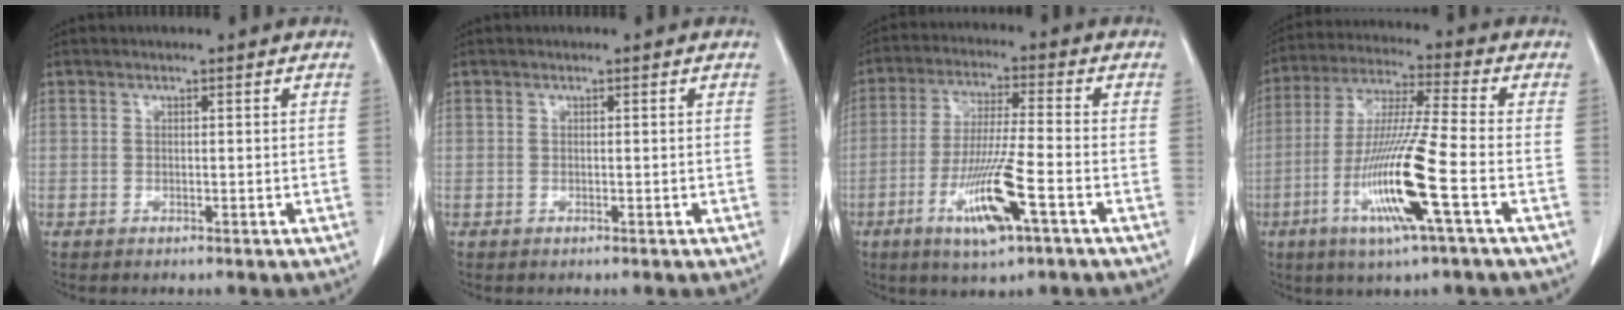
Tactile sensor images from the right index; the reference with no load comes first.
{"total": 0.0}
{"total": 11.3, "force": [-4.8, 0.5, 10.3], "torque": [-0.199, -0.019, -0.086]}
{"total": 14.6, "force": [-5.1, -0.5, 13.7], "torque": [-0.281, -0.019, -0.100]}